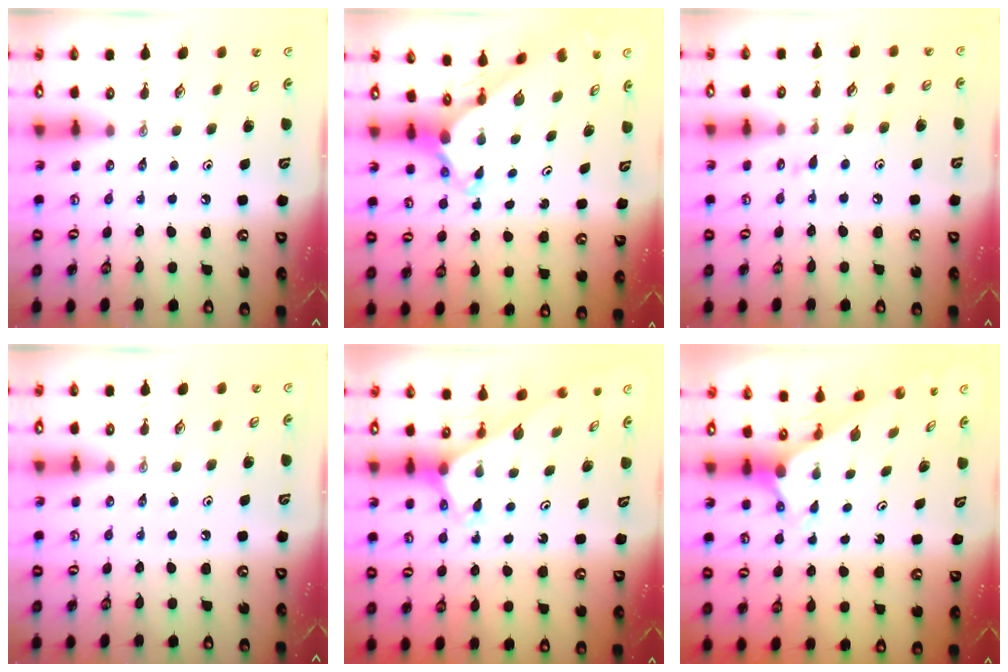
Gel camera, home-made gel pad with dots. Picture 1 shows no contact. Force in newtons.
{"total": 4.4, "press": 4.4, "slide": 0.5}
{"total": 7.0, "press": 7.0, "slide": 0.2}
{"total": 0.0}
{"total": 2.7, "press": 2.7, "slide": 0.2}
{"total": 2.1, "press": 2.1, "slide": 0.2}